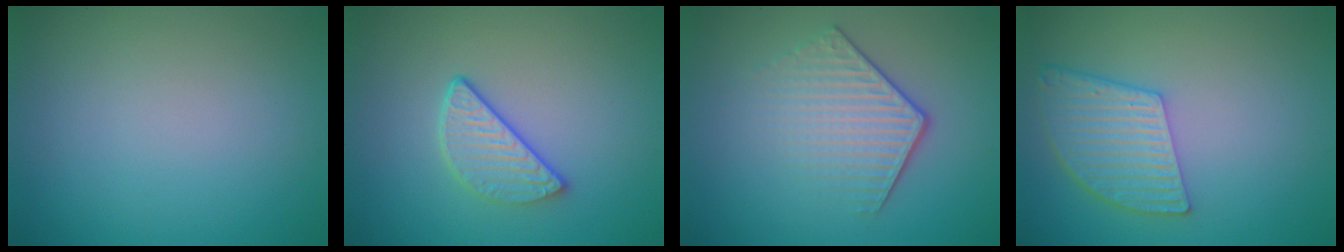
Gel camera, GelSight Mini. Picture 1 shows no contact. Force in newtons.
{"total": 3.2, "press": 2.6, "slide": 1.8}
{"total": 4.2, "press": 3.0, "slide": 2.9}
{"total": 5.0, "press": 4.0, "slide": 3.1}